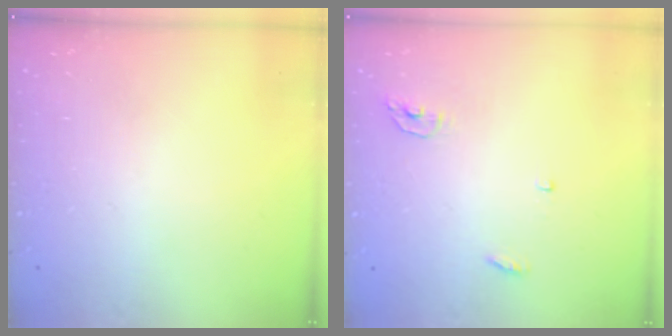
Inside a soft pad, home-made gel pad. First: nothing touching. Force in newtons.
{"total": 3.8, "press": 3.8, "slide": 0.5}